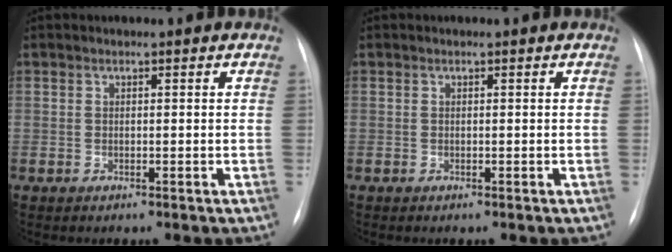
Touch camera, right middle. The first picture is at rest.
{"total": 0.0}